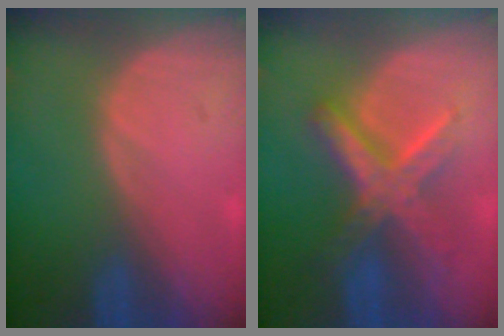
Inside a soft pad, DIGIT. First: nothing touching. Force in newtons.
{"total": 7.3, "press": 7.3, "slide": 0.5}